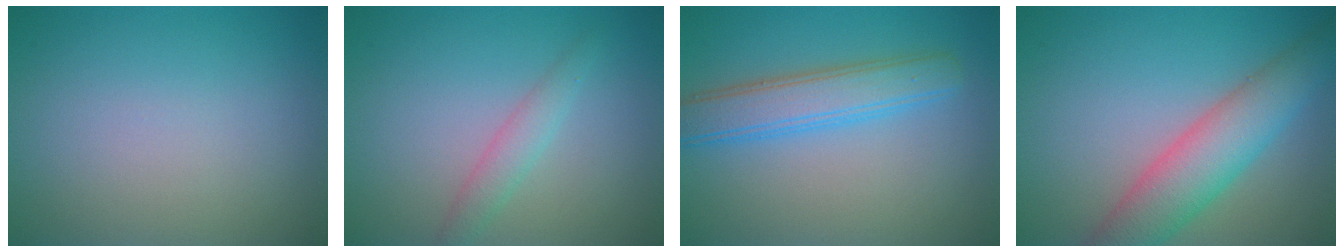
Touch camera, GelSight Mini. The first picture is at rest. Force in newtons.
{"total": 1.9, "press": 1.9, "slide": 0.1}
{"total": 4.5, "press": 4.5, "slide": 0.1}
{"total": 6.3, "press": 6.3, "slide": 0.2}